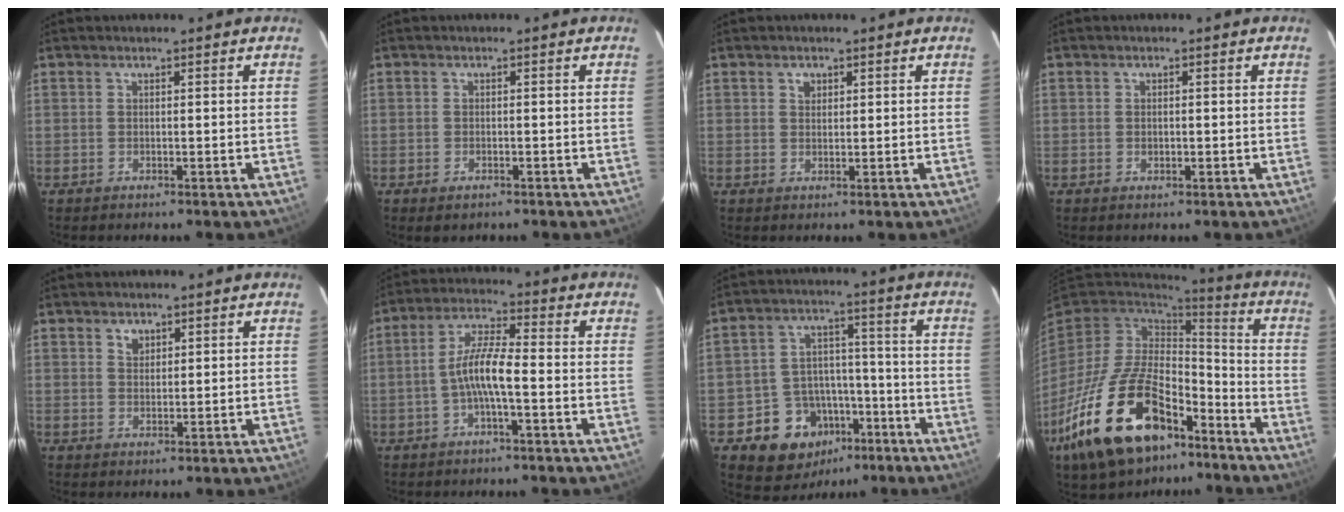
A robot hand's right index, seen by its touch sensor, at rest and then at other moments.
{"total": 1.9, "force": [-1.2, 1.1, 0.9], "torque": [-0.017, -0.005, -0.020]}
{"total": 1.5, "force": [0.7, 1.2, 0.6], "torque": [-0.007, 0.005, 0.013]}
{"total": 1.1, "force": [-0.1, 0.8, 0.7], "torque": [-0.012, 0.001, -0.001]}
{"total": 2.1, "force": [1.2, 1.5, 0.7], "torque": [-0.008, 0.005, 0.022]}
{"total": 6.8, "force": [-2.1, 1.0, 6.4], "torque": [-0.136, 0.013, -0.040]}
{"total": 12.7, "force": [-6.8, 10.0, 4.0], "torque": [-0.089, 0.040, -0.083]}
{"total": 25.2, "force": [-14.3, 13.1, 16.1], "torque": [-0.322, -0.003, -0.233]}